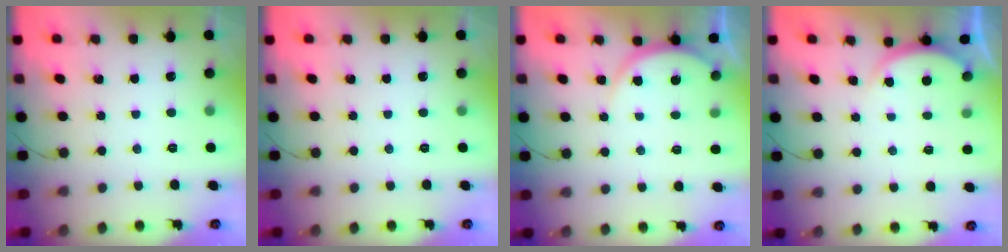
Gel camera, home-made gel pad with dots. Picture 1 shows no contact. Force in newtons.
{"total": 0.0}
{"total": 4.7, "press": 4.7, "slide": 0.5}
{"total": 3.0, "press": 2.9, "slide": 0.5}